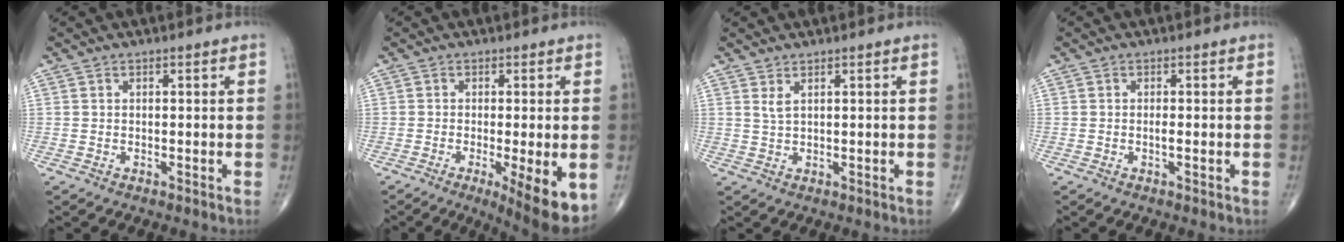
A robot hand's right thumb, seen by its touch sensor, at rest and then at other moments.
{"total": 10.0, "force": [-3.3, 2.1, 9.2], "torque": [-0.126, -0.023, -0.046]}
{"total": 1.5, "force": [0.9, 0.3, 1.1], "torque": [-0.027, -0.003, 0.023]}
{"total": 0.9, "force": [-0.2, 0.2, 0.8], "torque": [-0.015, -0.001, -0.004]}